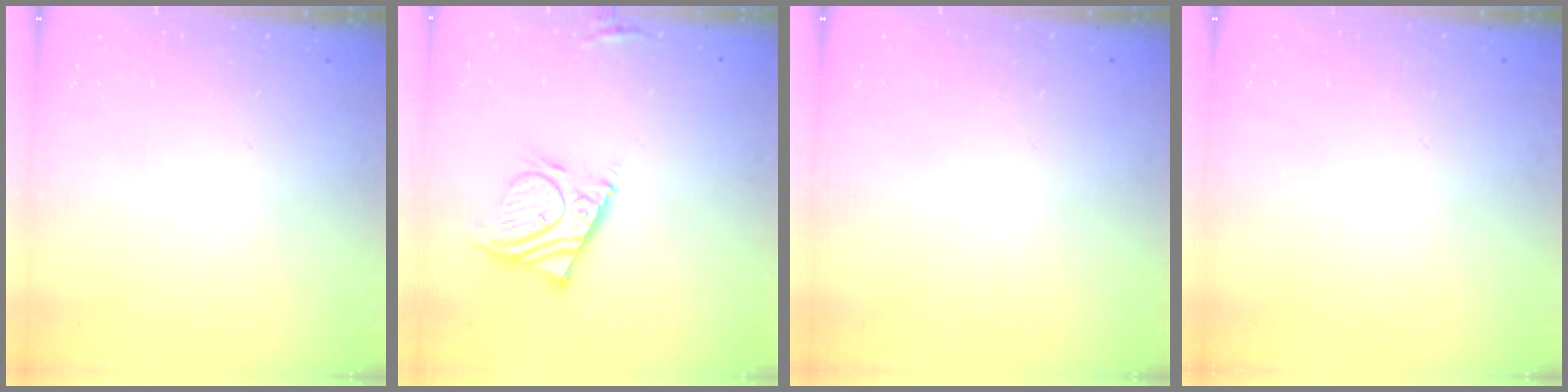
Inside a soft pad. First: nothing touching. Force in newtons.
{"total": 10.0, "press": 9.8, "slide": 2.2}
{"total": 0.0}
{"total": 0.0}